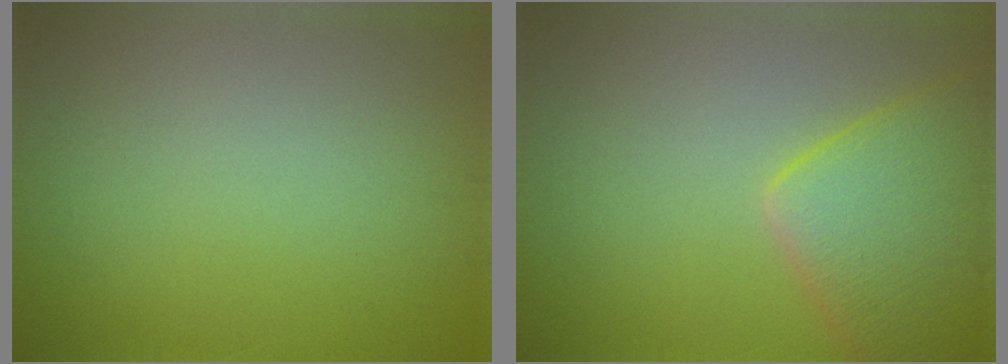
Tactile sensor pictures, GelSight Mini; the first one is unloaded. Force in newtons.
{"total": 6.9, "press": 6.8, "slide": 0.4}